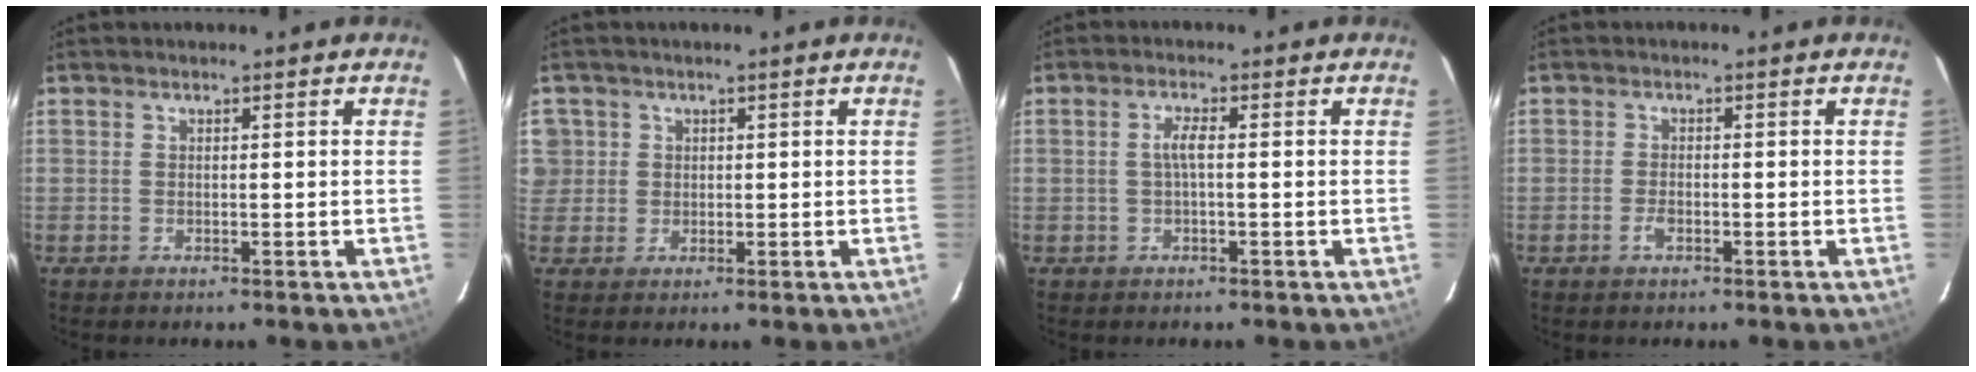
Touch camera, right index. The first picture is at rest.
{"total": 4.3, "force": [0.9, 4.2, 0.3], "torque": [0.012, 0.021, 0.019]}
{"total": 2.3, "force": [-0.1, 0.2, 2.3], "torque": [-0.046, 0.004, -0.002]}
{"total": 1.7, "force": [-0.9, 0.7, 1.2], "torque": [-0.027, 0.000, -0.017]}